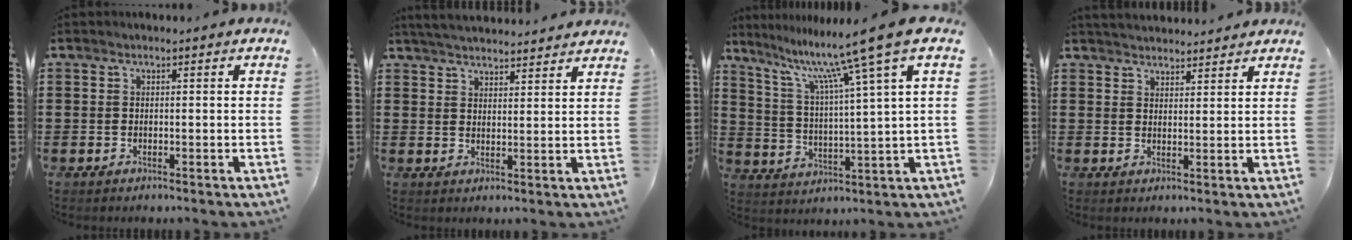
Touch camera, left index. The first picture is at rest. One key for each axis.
{"total": 3.8, "fx": 3.8, "fy": -0.1, "fz": 0.6, "tx": -0.024, "ty": -0.014, "tz": 0.069}
{"total": 11.7, "fx": 8.5, "fy": -0.8, "fz": 7.9, "tx": -0.174, "ty": -0.043, "tz": 0.132}
{"total": 2.7, "fx": 2.7, "fy": 0.0, "fz": -0.1, "tx": -0.005, "ty": -0.006, "tz": 0.052}